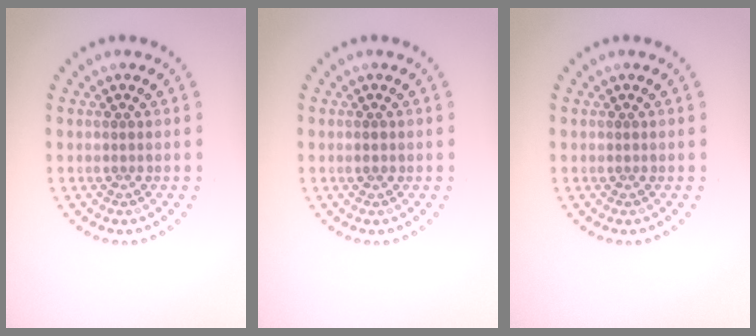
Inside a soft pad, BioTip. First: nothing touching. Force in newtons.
{"total": 0.8, "press": 0.8, "slide": 0.1}
{"total": 0.0}